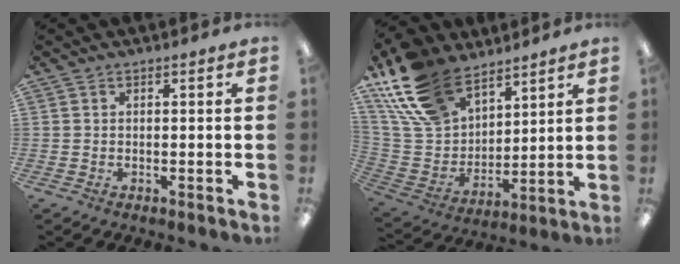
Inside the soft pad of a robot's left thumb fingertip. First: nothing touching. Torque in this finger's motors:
{"motor_torque": [1.87, 1.86, 1.39, -1.38, 0.21]}